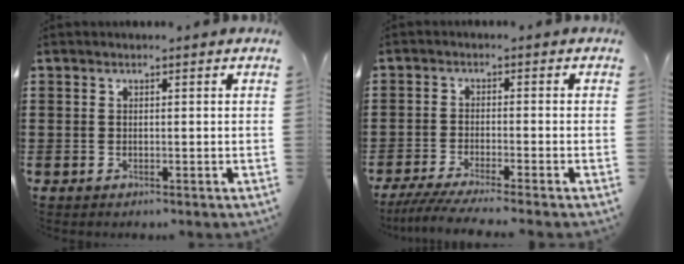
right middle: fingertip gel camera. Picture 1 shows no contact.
{"total": 3.5, "force": [-3.2, -0.2, 1.4], "torque": [-0.039, -0.016, -0.066]}